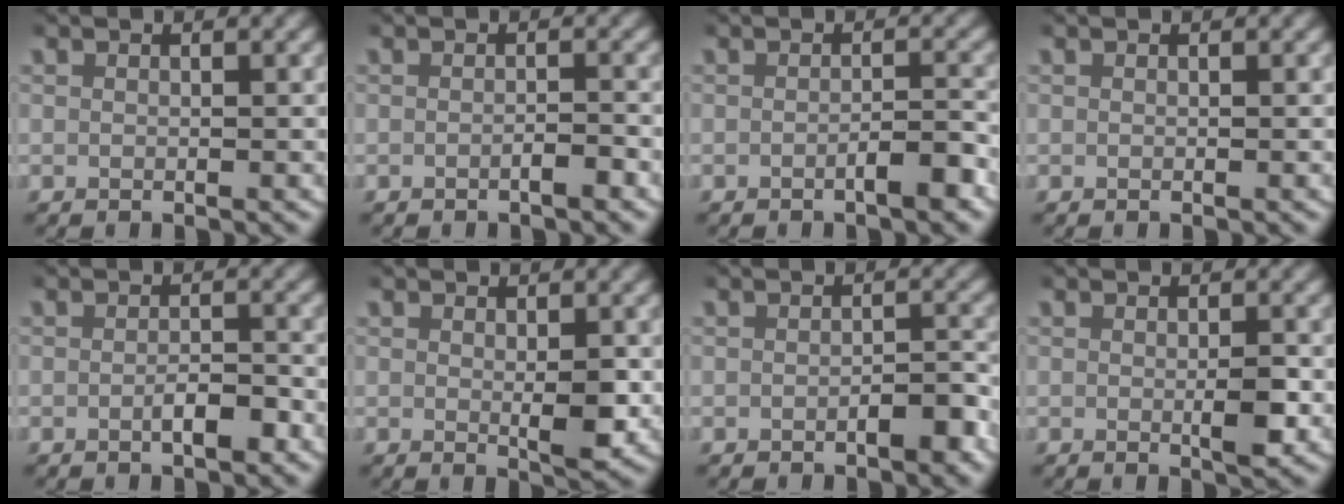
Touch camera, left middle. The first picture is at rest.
{"total": 0.9, "force": [-0.7, 0.1, 0.6], "torque": [-0.006, 0.003, -0.015]}
{"total": 1.9, "force": [-1.2, 0.4, 1.5], "torque": [-0.017, 0.002, -0.024]}
{"total": 0.0}
{"total": 1.9, "force": [-1.1, 0.6, 1.4], "torque": [-0.018, 0.001, -0.022]}
{"total": 2.5, "force": [0.1, 0.9, 2.4], "torque": [-0.034, -0.013, 0.004]}
{"total": 1.9, "force": [-1.0, 0.8, 1.4], "torque": [-0.017, 0.003, -0.019]}
{"total": 1.8, "force": [-0.2, 0.6, 1.7], "torque": [-0.023, -0.005, -0.003]}